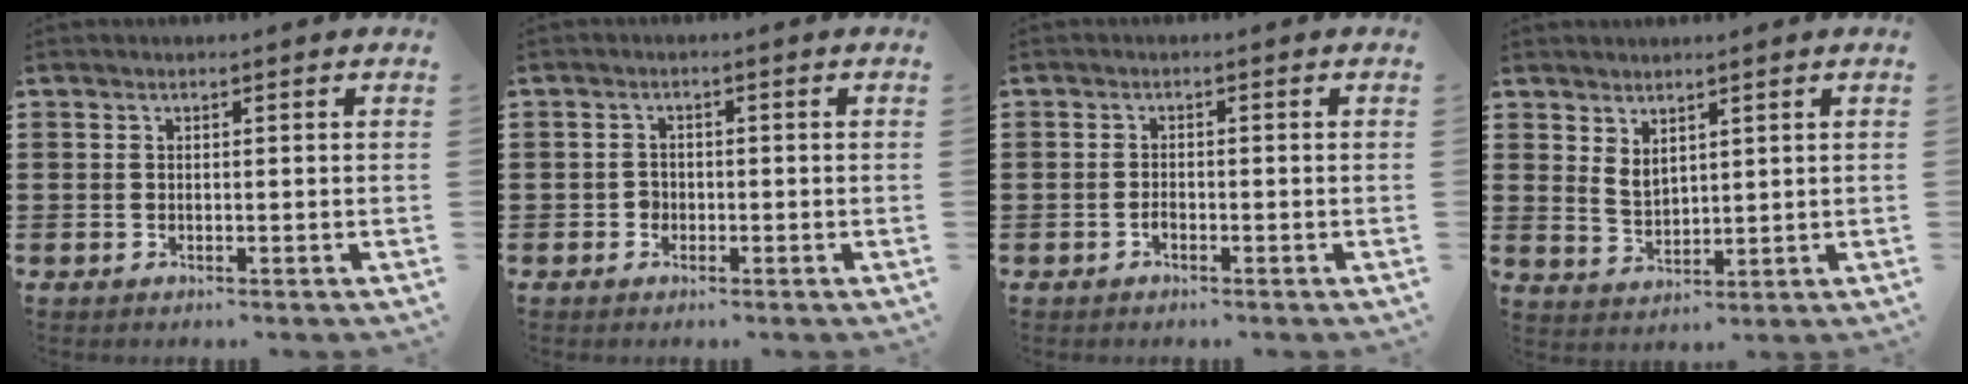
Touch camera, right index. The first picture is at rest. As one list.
[{"total": 1.5, "force": [-0.8, 1.2, 0.4], "torque": [-0.011, 0.000, -0.017]}, {"total": 0.9, "force": [-0.7, 0.4, 0.5], "torque": [-0.011, -0.004, -0.012]}, {"total": 2.9, "force": [2.2, 1.5, 1.1], "torque": [-0.028, 0.005, 0.043]}]